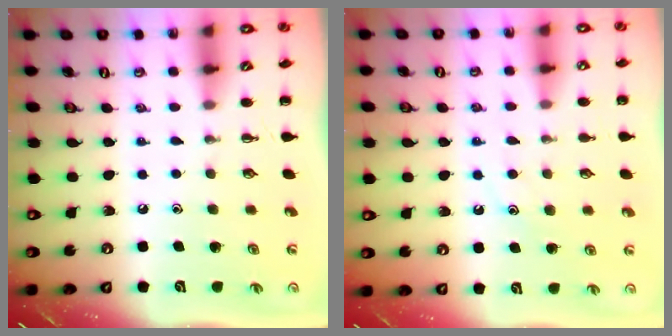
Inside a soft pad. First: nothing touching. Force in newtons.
{"total": 9.6, "press": 9.5, "slide": 1.4}